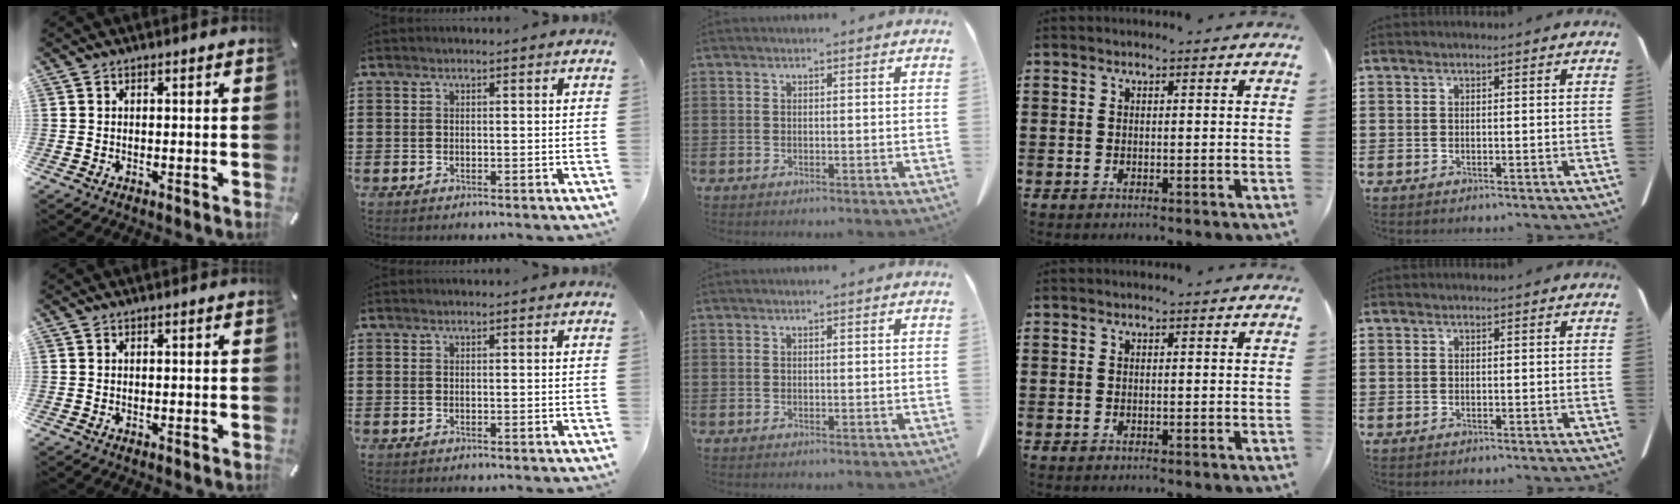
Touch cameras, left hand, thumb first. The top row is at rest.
{}